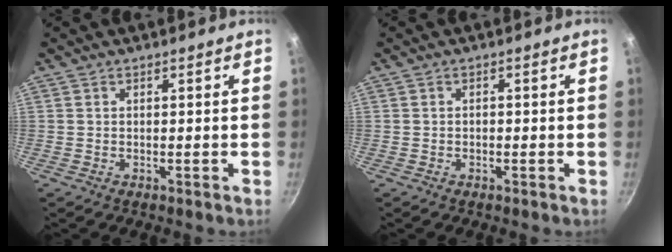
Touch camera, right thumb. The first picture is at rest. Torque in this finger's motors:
{"motor_torque": [-0.08, -0.17, -0.29, -0.15, 0.00]}